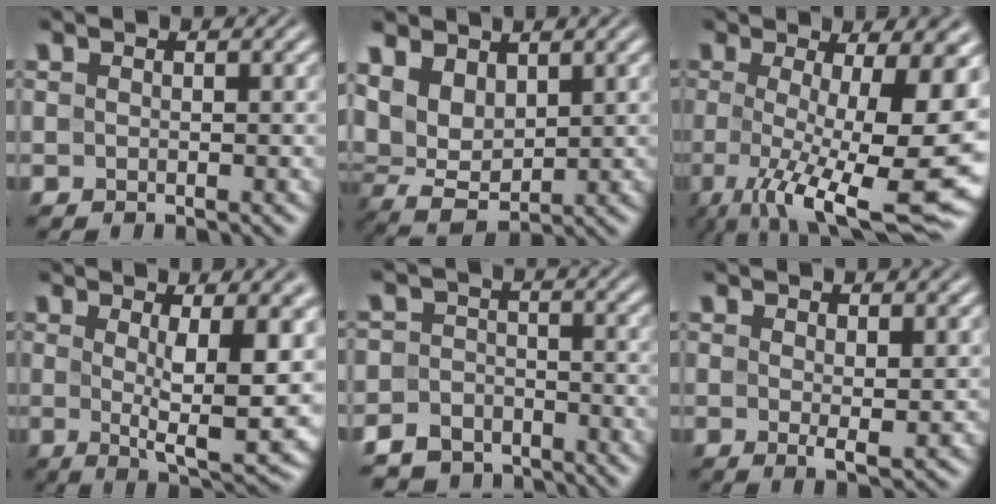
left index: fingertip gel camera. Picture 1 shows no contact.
{"total": 5.2, "force": [2.6, 2.9, 3.5], "torque": [-0.080, 0.002, 0.048]}
{"total": 14.7, "force": [-1.5, 4.3, 14.0], "torque": [-0.189, -0.011, -0.012]}
{"total": 10.6, "force": [0.8, 2.9, 10.2], "torque": [-0.148, -0.016, 0.018]}
{"total": 6.7, "force": [-5.2, 4.1, 0.5], "torque": [0.014, -0.009, -0.089]}
{"total": 2.1, "force": [0.9, 0.5, 1.8], "torque": [-0.028, -0.010, 0.017]}